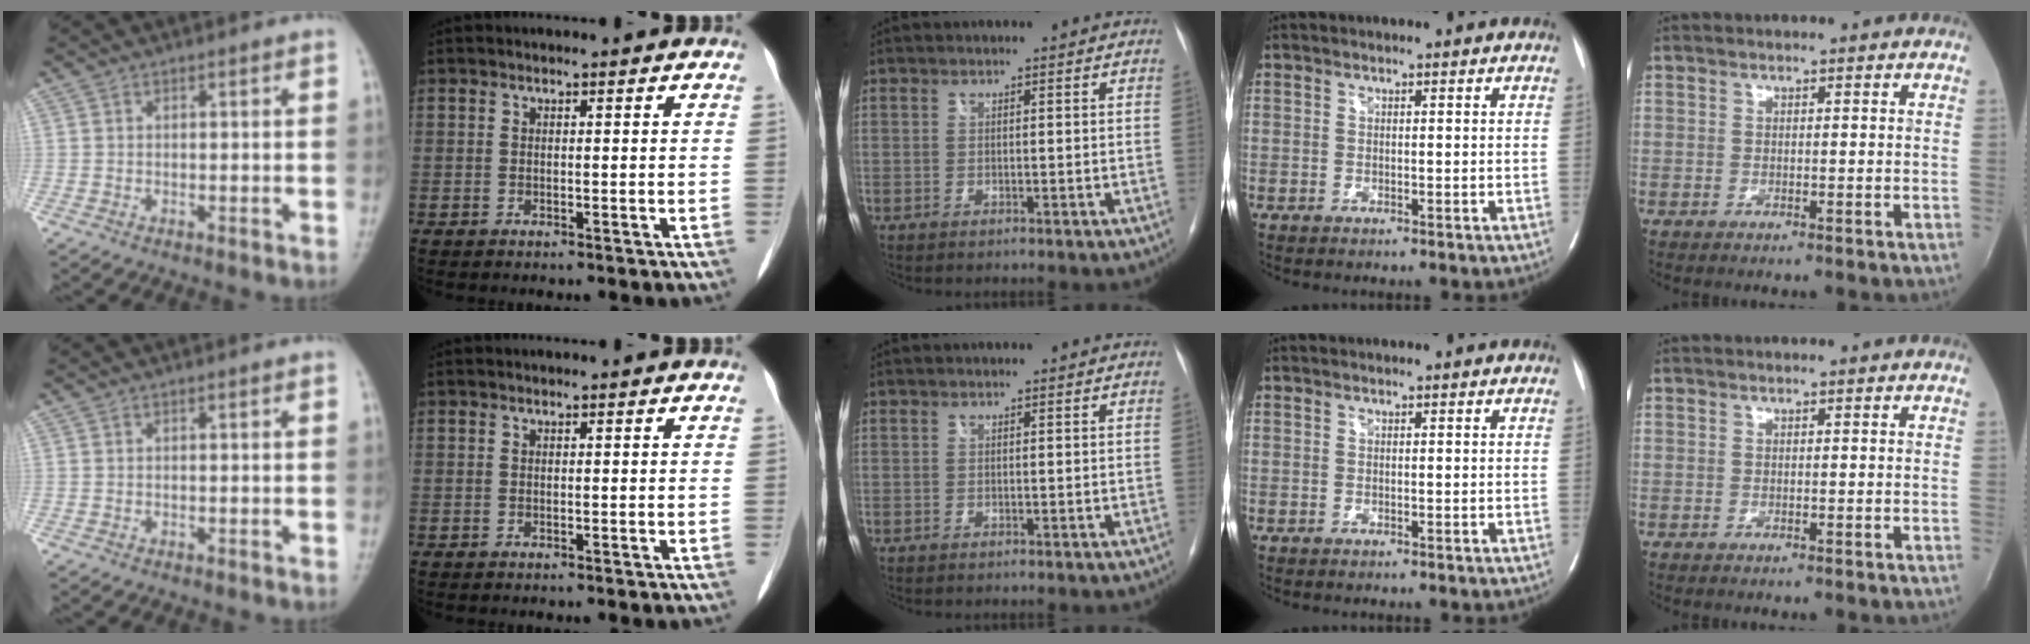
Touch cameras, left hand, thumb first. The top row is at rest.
{}